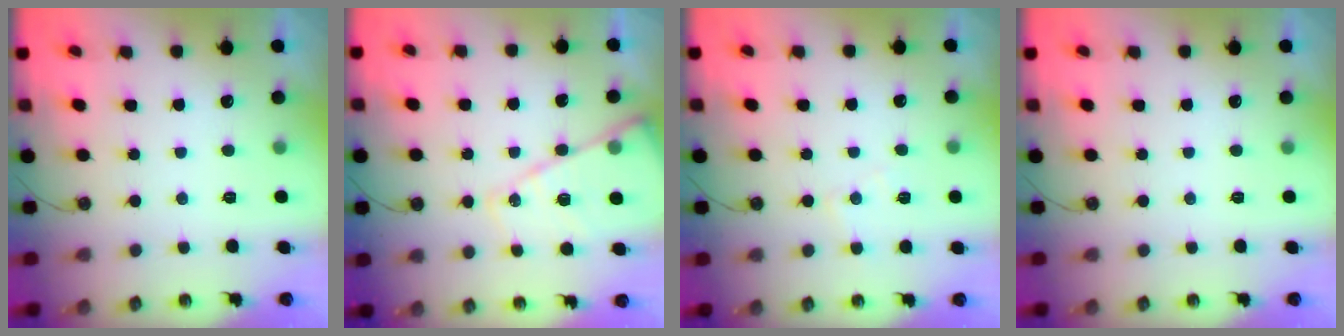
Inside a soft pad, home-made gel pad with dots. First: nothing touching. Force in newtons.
{"total": 15.8, "press": 15.8, "slide": 1.5}
{"total": 5.8, "press": 5.7, "slide": 0.8}
{"total": 0.0}